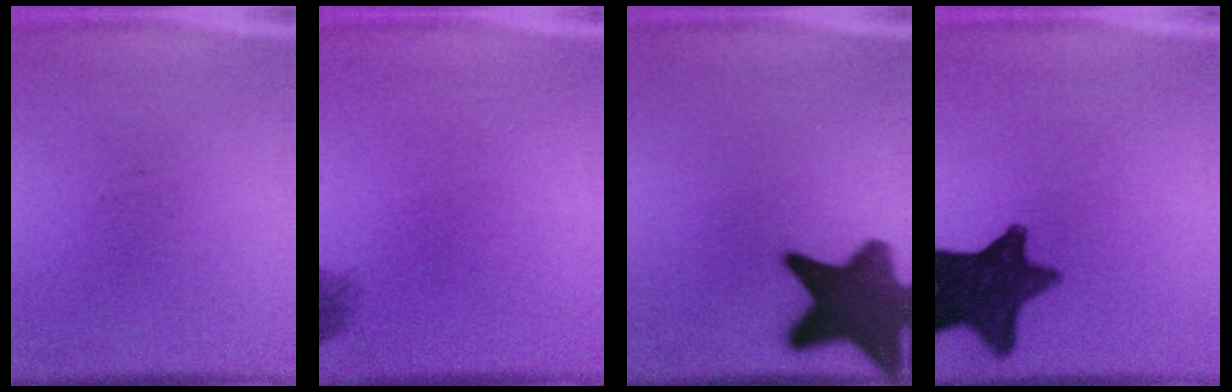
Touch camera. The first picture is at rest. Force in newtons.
{"total": 1.2}
{"total": 14.4}
{"total": 12.8}